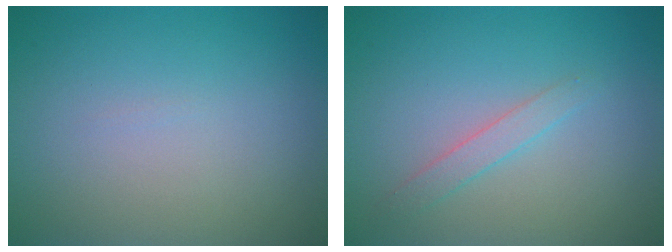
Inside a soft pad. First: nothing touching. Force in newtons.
{"total": 1.4, "press": 1.4, "slide": 0.0}